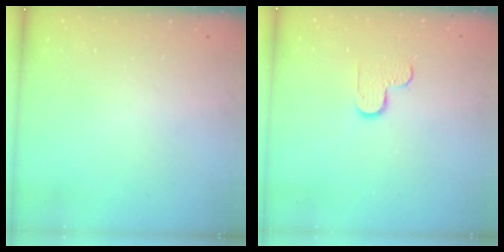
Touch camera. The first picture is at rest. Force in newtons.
{"total": 5.1, "press": 5.0, "slide": 0.5}